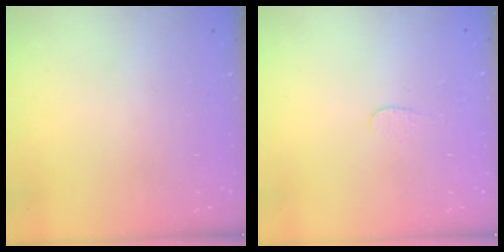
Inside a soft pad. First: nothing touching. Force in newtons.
{"total": 3.0, "press": 3.0, "slide": 0.2}